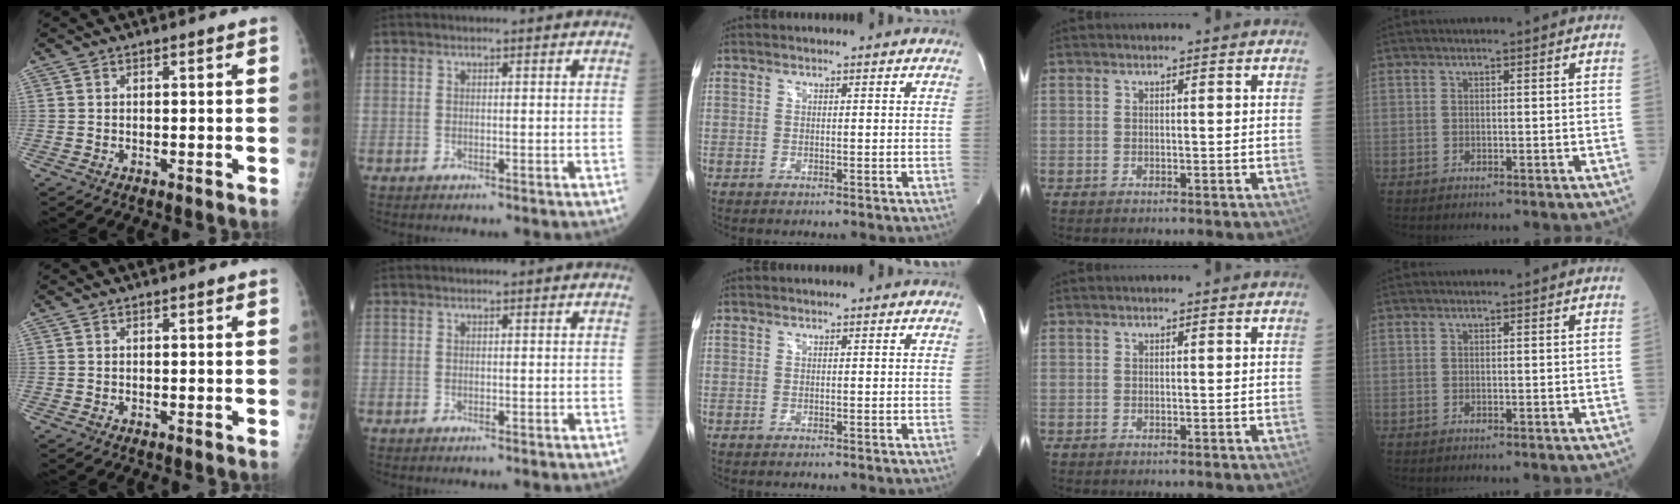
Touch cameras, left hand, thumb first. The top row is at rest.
{}